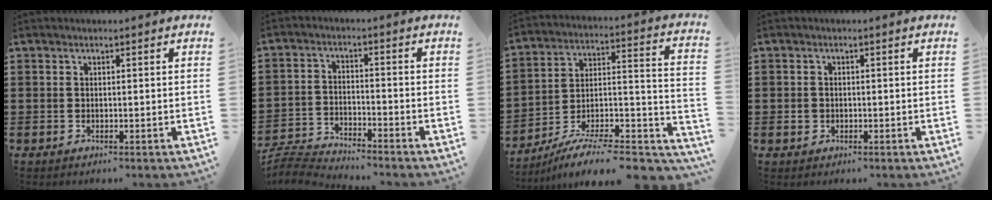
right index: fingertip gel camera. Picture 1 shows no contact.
{"total": 4.7, "force": [-4.7, 0.3, 0.3], "torque": [-0.027, -0.001, -0.103]}
{"total": 8.8, "force": [-7.3, 1.4, 4.7], "torque": [-0.064, 0.009, -0.142]}
{"total": 1.3, "force": [-0.3, 1.2, 0.6], "torque": [-0.013, 0.005, -0.008]}